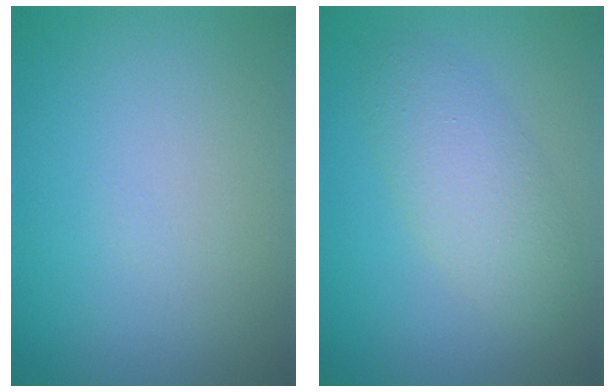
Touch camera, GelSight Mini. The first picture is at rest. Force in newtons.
{"total": 3.8, "press": 3.8, "slide": 0.1}